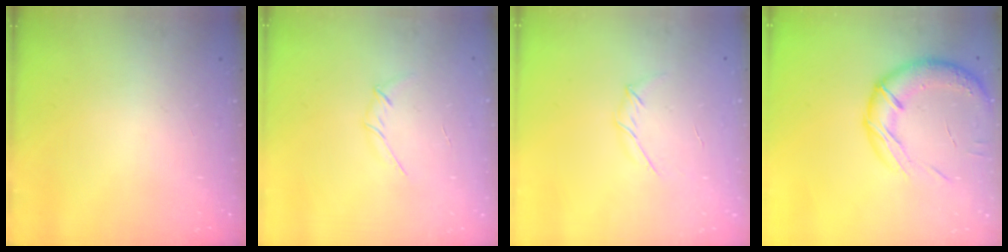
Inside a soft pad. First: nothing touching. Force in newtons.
{"total": 3.3, "press": 3.2, "slide": 0.9}
{"total": 3.9, "press": 3.8, "slide": 0.9}
{"total": 17.2, "press": 16.9, "slide": 3.1}